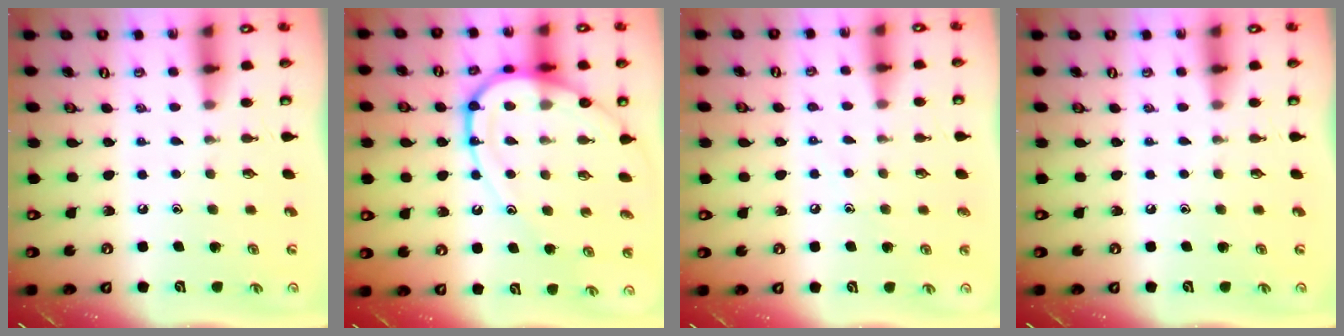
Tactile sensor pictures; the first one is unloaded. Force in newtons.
{"total": 14.9, "press": 14.8, "slide": 1.2}
{"total": 5.7, "press": 5.7, "slide": 0.7}
{"total": 0.0}